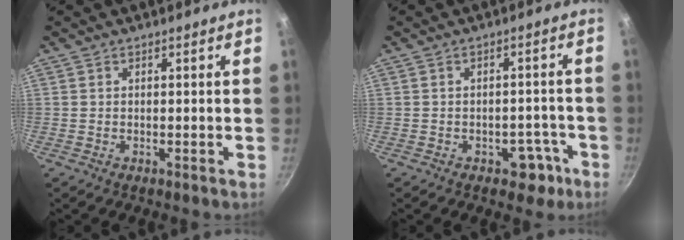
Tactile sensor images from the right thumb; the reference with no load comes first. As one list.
[{"total": 5.3, "force": [-2.9, 3.4, 2.8], "torque": [-0.008, 0.029, -0.032]}]